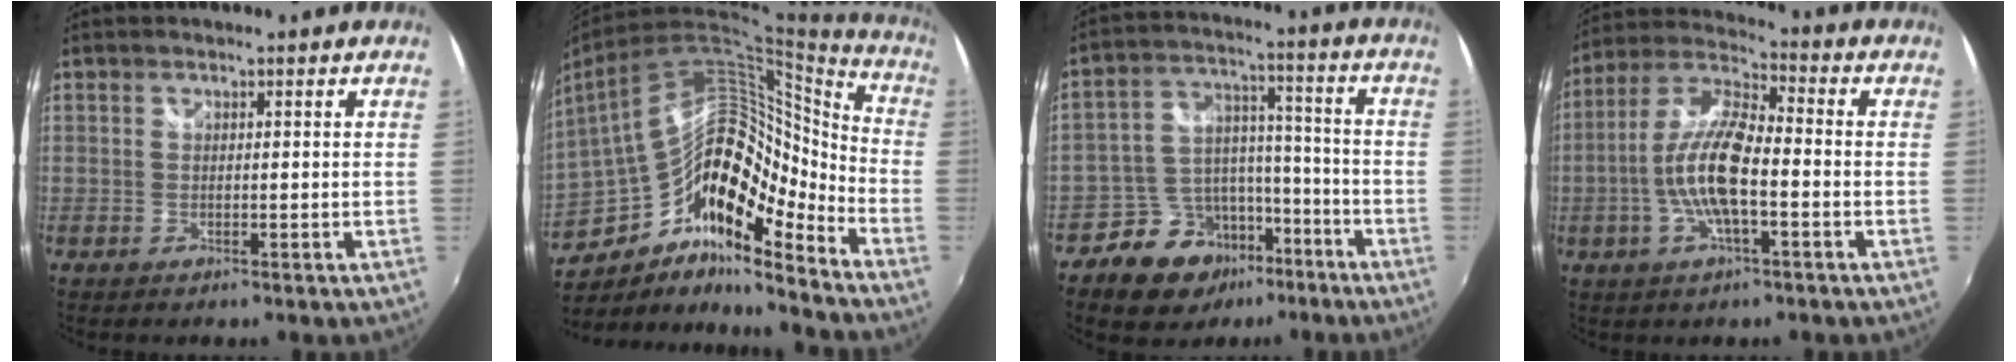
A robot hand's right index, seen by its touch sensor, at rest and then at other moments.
{"total": 20.5, "force": [-10.8, 9.6, 14.5], "torque": [-0.259, 0.015, -0.200]}
{"total": 12.9, "force": [-8.7, 8.6, 4.2], "torque": [-0.083, 0.047, -0.129]}
{"total": 12.2, "force": [-3.0, 3.4, 11.4], "torque": [-0.235, 0.003, -0.058]}